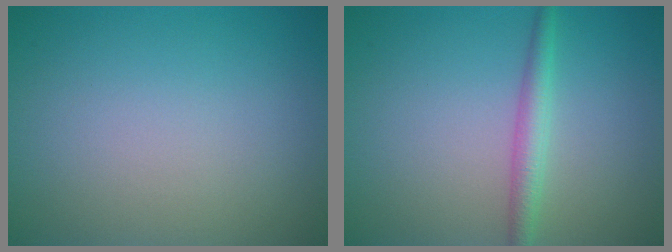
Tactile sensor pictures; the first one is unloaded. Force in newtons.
{"total": 2.2, "press": 2.2, "slide": 0.1}